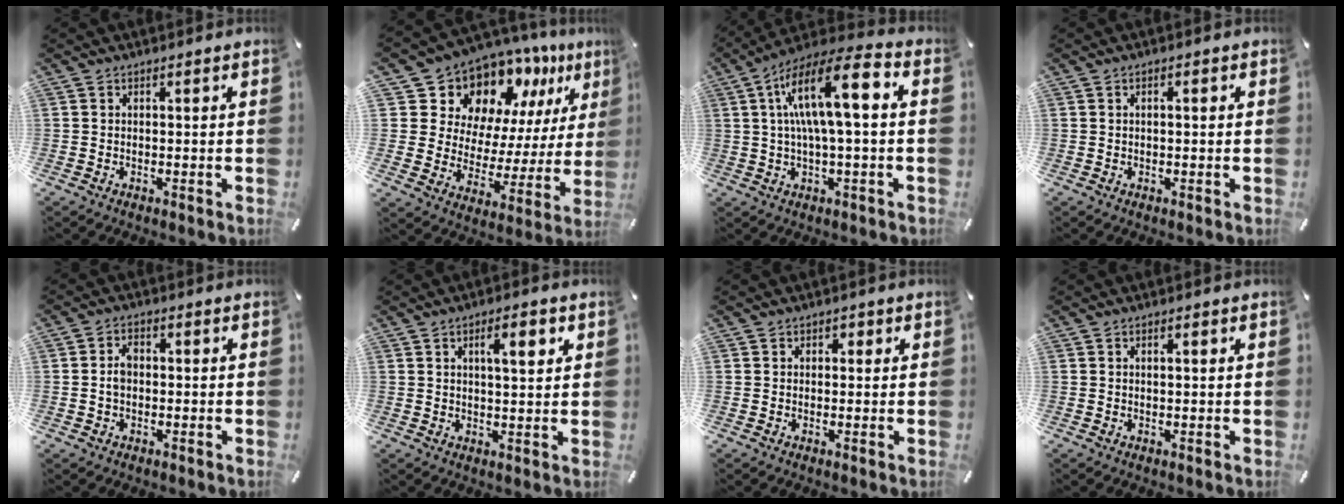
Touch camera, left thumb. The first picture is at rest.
{"total": 13.0, "force": [10.6, 7.2, 1.9], "torque": [-0.048, -0.114, 0.184]}
{"total": 15.8, "force": [3.1, 5.0, 14.6], "torque": [-0.263, -0.001, 0.047]}
{"total": 1.0, "force": [0.0, 0.4, 0.9], "torque": [-0.017, 0.002, -0.001]}
{"total": 3.2, "force": [-0.2, 2.2, 2.3], "torque": [-0.043, 0.008, -0.005]}
{"total": 6.3, "force": [2.6, 2.0, 5.4], "torque": [-0.080, -0.006, 0.036]}
{"total": 1.3, "force": [0.2, 1.2, 0.3], "torque": [0.001, 0.004, 0.000]}
{"total": 0.9, "force": [0.3, 0.3, 0.8], "torque": [-0.015, 0.002, 0.004]}